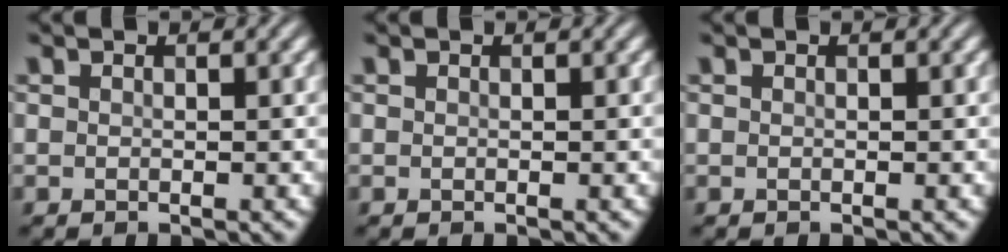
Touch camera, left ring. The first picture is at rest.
{"total": 0.0}
{"total": 0.0}